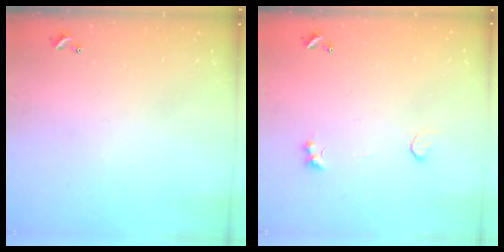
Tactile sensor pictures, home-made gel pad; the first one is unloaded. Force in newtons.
{"total": 1.4, "press": 1.1, "slide": 0.9}